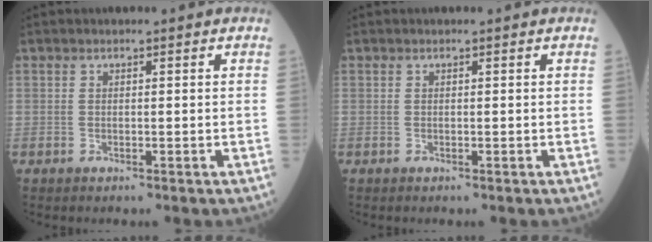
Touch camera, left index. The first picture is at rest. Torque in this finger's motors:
{"motor_torque": [0.19, 0.19, 0.01, 0.01]}